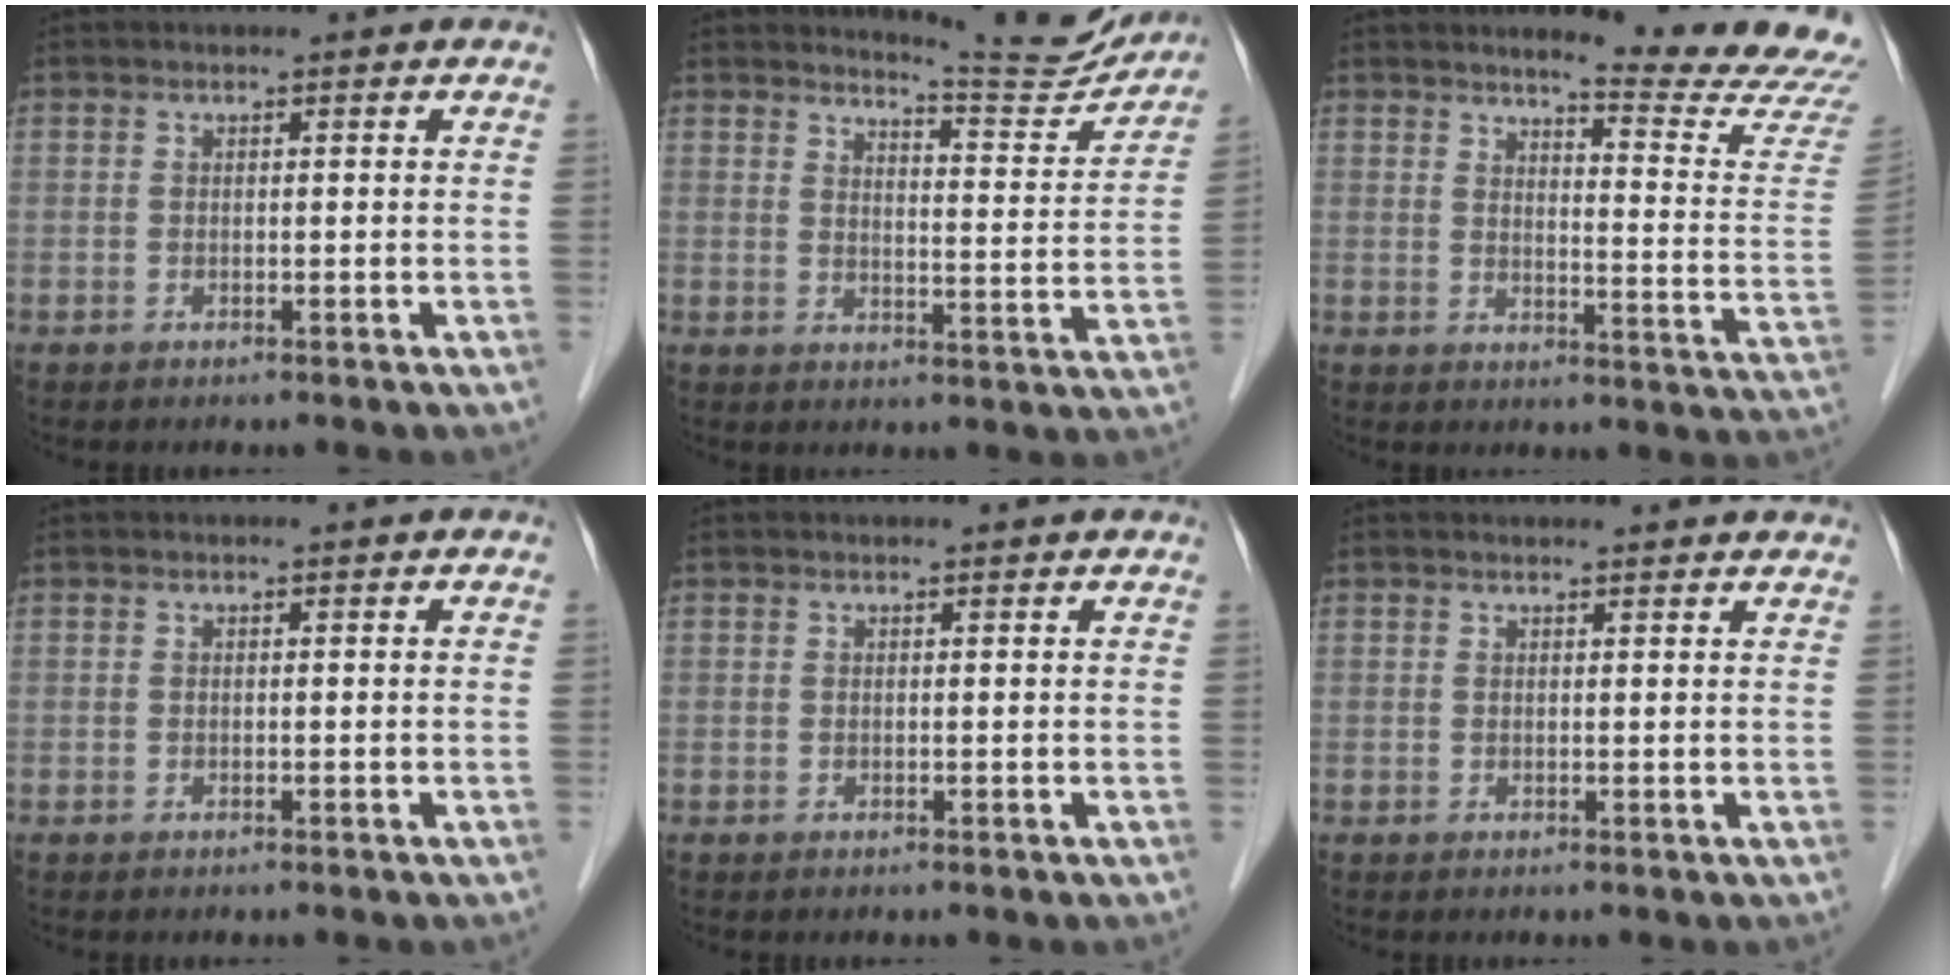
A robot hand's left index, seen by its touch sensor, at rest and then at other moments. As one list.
[{"total": 9.5, "force": [9.4, 0.0, 0.7], "torque": [-0.011, -0.037, 0.118]}, {"total": 14.5, "force": [14.0, -1.5, 3.7], "torque": [-0.048, -0.118, 0.152]}, {"total": 0.0}, {"total": 1.8, "force": [1.7, 0.1, 0.4], "torque": [-0.012, 0.010, 0.018]}, {"total": 6.5, "force": [6.3, 0.8, 1.6], "torque": [-0.016, 0.013, 0.057]}]